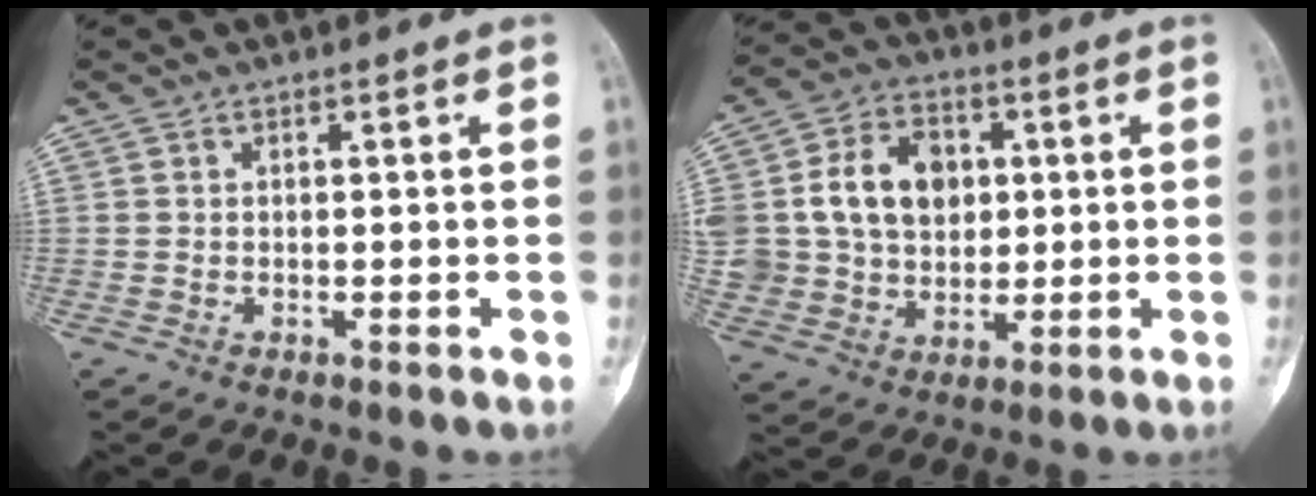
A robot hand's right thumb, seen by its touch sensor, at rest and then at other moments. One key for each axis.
{"total": 18.1, "fx": 3.1, "fy": 14.3, "fz": 10.7, "tx": -0.188, "ty": 0.018, "tz": 0.066}